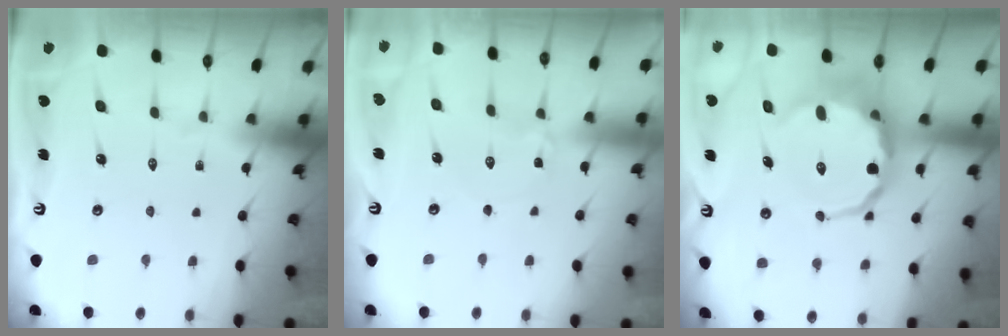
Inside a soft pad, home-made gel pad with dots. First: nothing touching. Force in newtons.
{"total": 2.2, "press": 2.2, "slide": 0.2}
{"total": 10.0, "press": 9.7, "slide": 2.6}